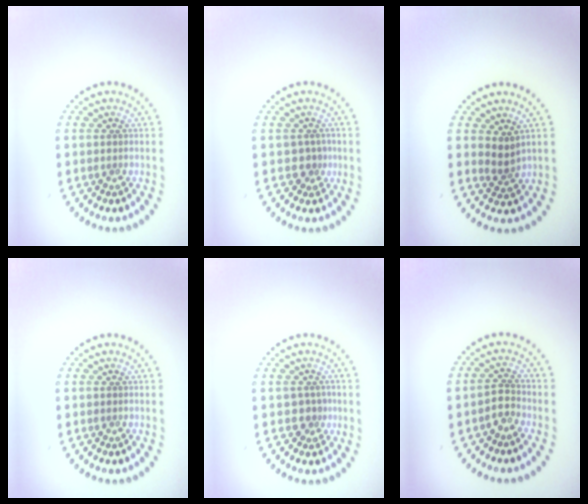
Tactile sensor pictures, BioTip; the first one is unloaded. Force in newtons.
{"total": 1.5, "press": 1.2, "slide": 0.9}
{"total": 1.9, "press": 1.3, "slide": 1.3}
{"total": 0.0}
{"total": 1.6, "press": 1.2, "slide": 1.1}
{"total": 1.7, "press": 1.3, "slide": 1.2}